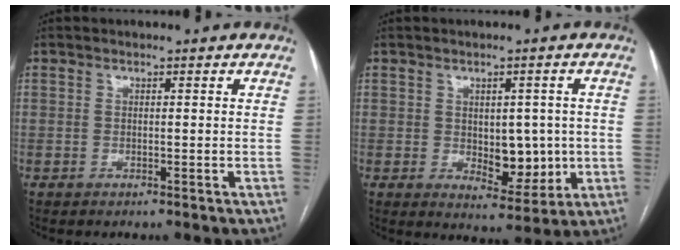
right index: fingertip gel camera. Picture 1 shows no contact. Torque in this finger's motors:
{"motor_torque": [0.91, 0.82, 0.10, 0.03]}